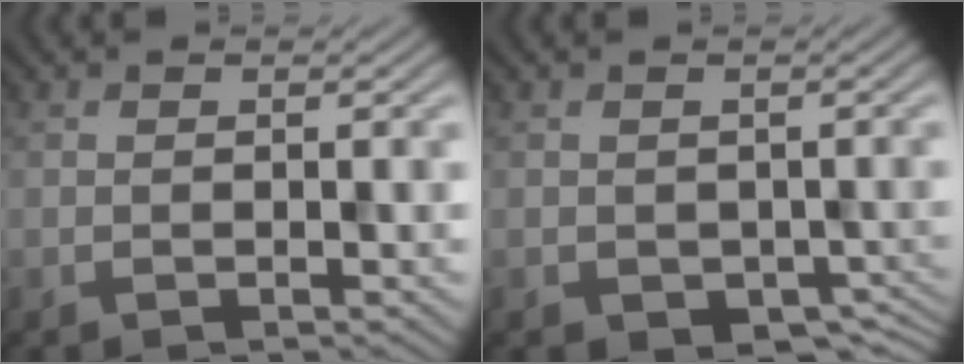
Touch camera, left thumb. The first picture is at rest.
{"total": 2.8, "force": [-1.5, 1.8, 1.5], "torque": [-0.017, -0.018, -0.004]}